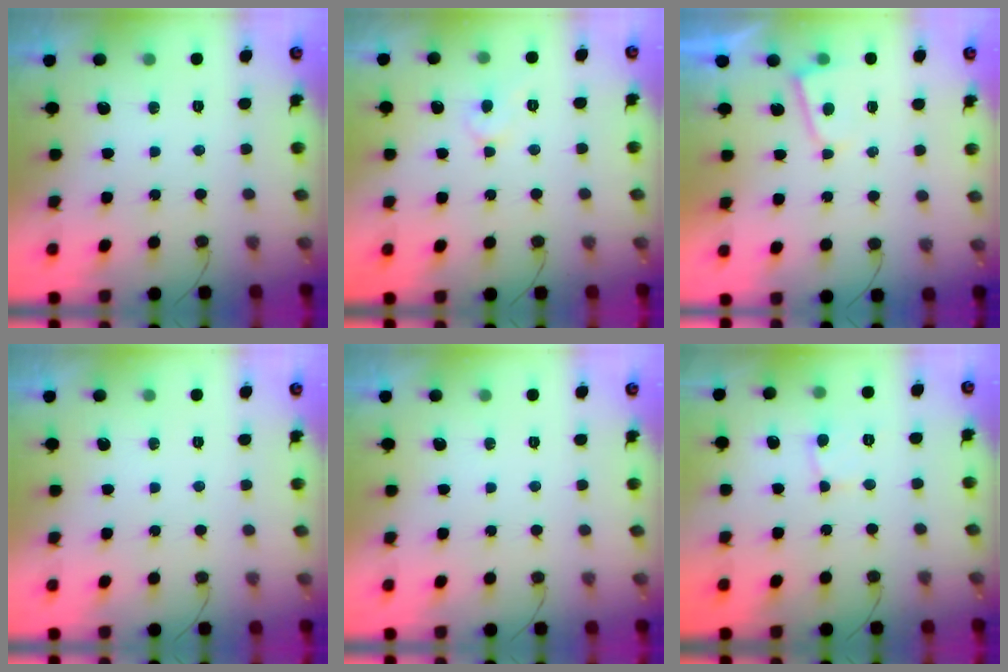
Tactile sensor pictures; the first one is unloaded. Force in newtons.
{"total": 4.5, "press": 4.5, "slide": 0.3}
{"total": 3.7, "press": 3.7, "slide": 0.3}
{"total": 0.0}
{"total": 0.0}
{"total": 3.3, "press": 3.3, "slide": 0.2}